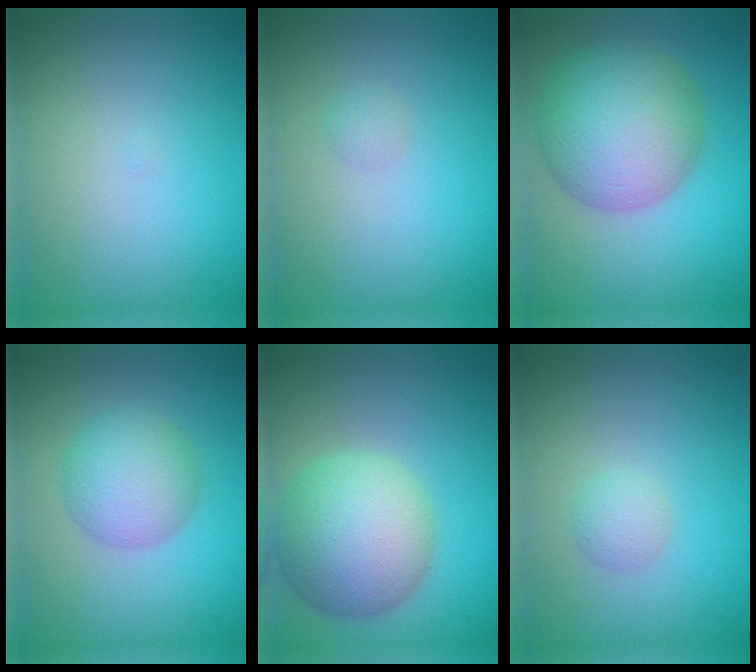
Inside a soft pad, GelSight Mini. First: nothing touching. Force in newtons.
{"total": 0.7, "press": 0.7, "slide": 0.0}
{"total": 9.9, "press": 9.8, "slide": 0.5}
{"total": 4.8, "press": 4.8, "slide": 0.3}
{"total": 8.8, "press": 8.8, "slide": 0.5}
{"total": 1.5, "press": 1.4, "slide": 0.1}